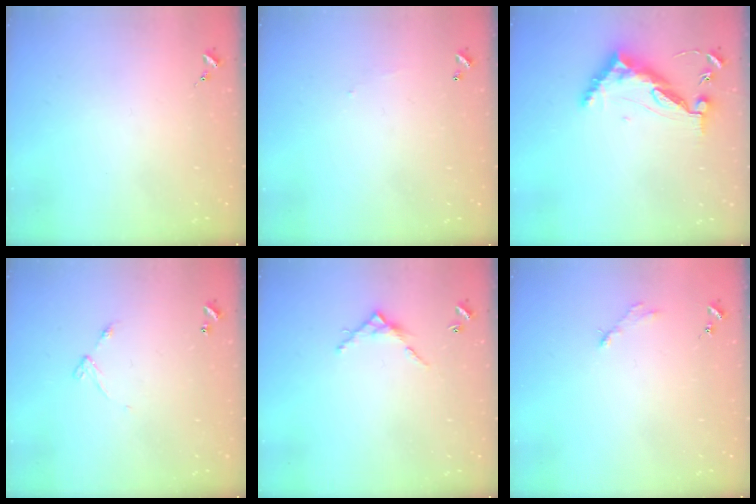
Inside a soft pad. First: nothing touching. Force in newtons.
{"total": 3.7, "press": 3.7, "slide": 0.2}
{"total": 10.3, "press": 10.2, "slide": 1.0}
{"total": 5.9, "press": 5.9, "slide": 0.6}
{"total": 6.3, "press": 6.3, "slide": 0.5}
{"total": 2.8, "press": 2.8, "slide": 0.4}